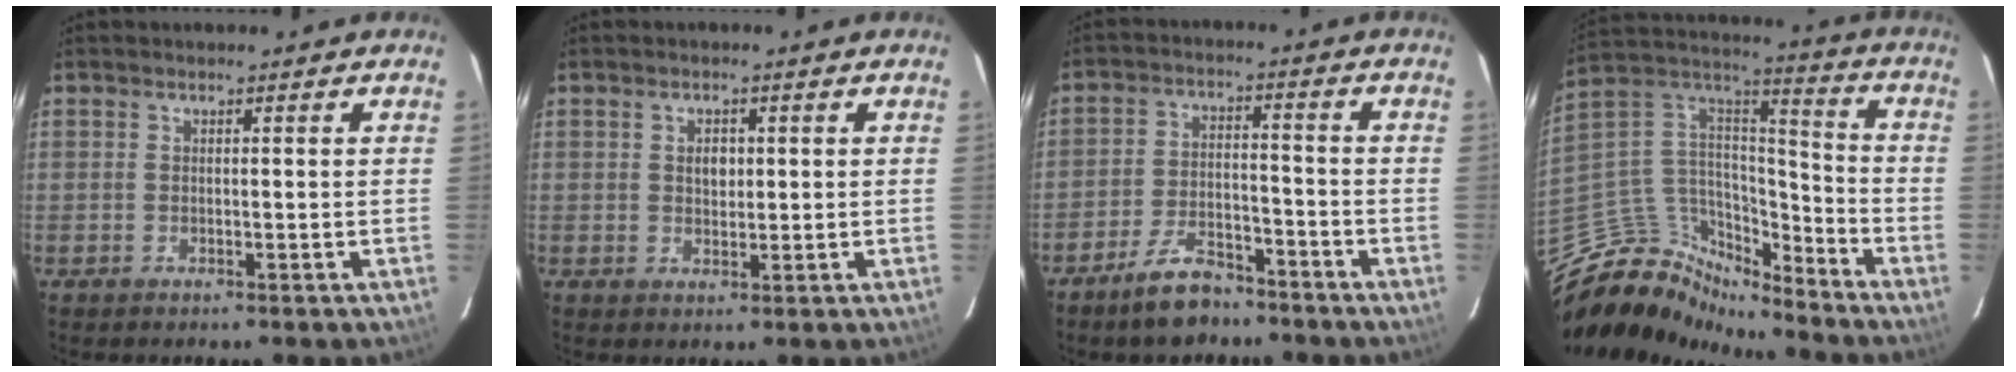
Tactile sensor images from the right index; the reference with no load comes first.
{"total": 2.6, "force": [0.5, 1.9, 1.7], "torque": [-0.026, 0.006, 0.009]}
{"total": 8.7, "force": [-7.0, 3.5, 4.0], "torque": [-0.094, 0.013, -0.113]}
{"total": 12.9, "force": [-11.6, 5.0, 2.6], "torque": [-0.072, 0.054, -0.227]}